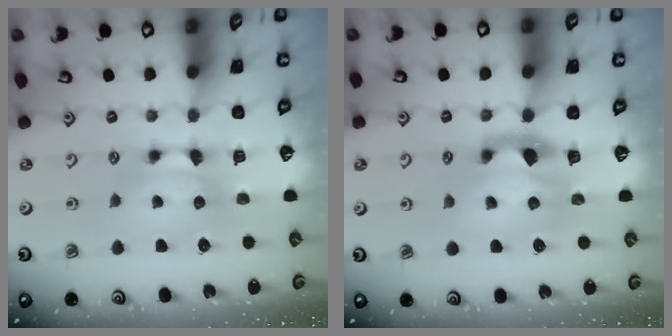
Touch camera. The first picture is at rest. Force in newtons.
{"total": 2.2, "press": 1.9, "slide": 1.2}